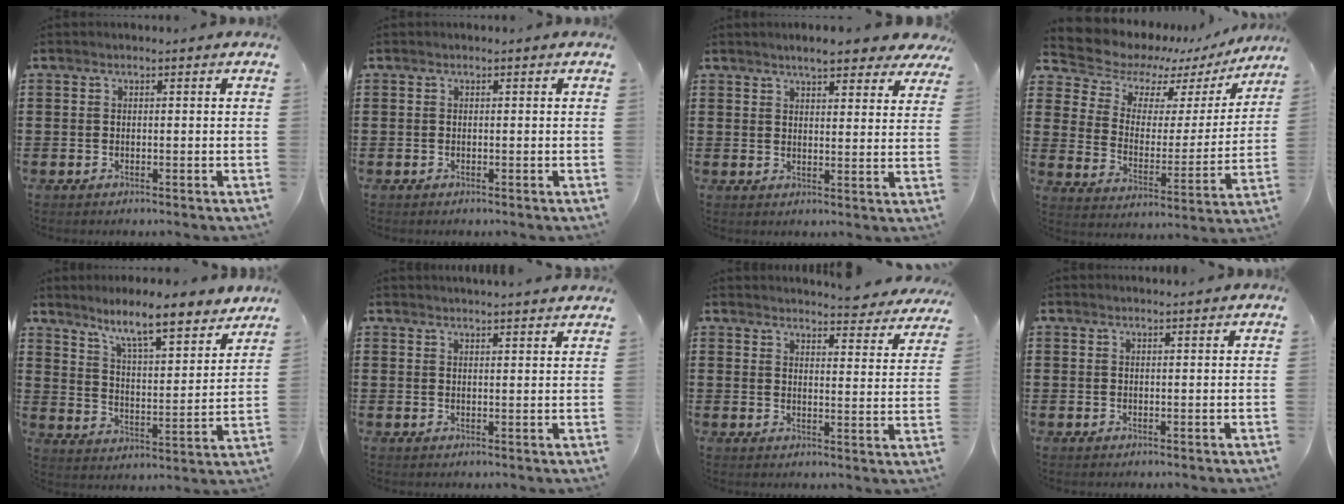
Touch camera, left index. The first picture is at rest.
{"total": 0.0}
{"total": 5.5, "force": [4.8, 0.8, 2.6], "torque": [-0.056, -0.010, 0.085]}
{"total": 7.4, "force": [6.5, 3.2, 1.3], "torque": [-0.059, -0.052, 0.111]}
{"total": 8.3, "force": [7.3, 0.3, 4.0], "torque": [-0.096, -0.044, 0.122]}
{"total": 2.1, "force": [2.1, -0.3, 0.1], "torque": [-0.006, -0.006, 0.041]}
{"total": 4.3, "force": [4.3, 0.1, 0.7], "torque": [-0.015, -0.030, 0.072]}
{"total": 0.9, "force": [0.8, -0.1, 0.3], "torque": [-0.007, -0.003, 0.017]}